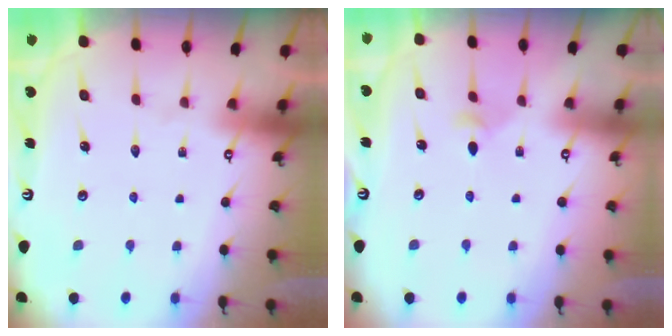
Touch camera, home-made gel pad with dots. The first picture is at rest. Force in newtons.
{"total": 3.1, "press": 3.1, "slide": 0.5}